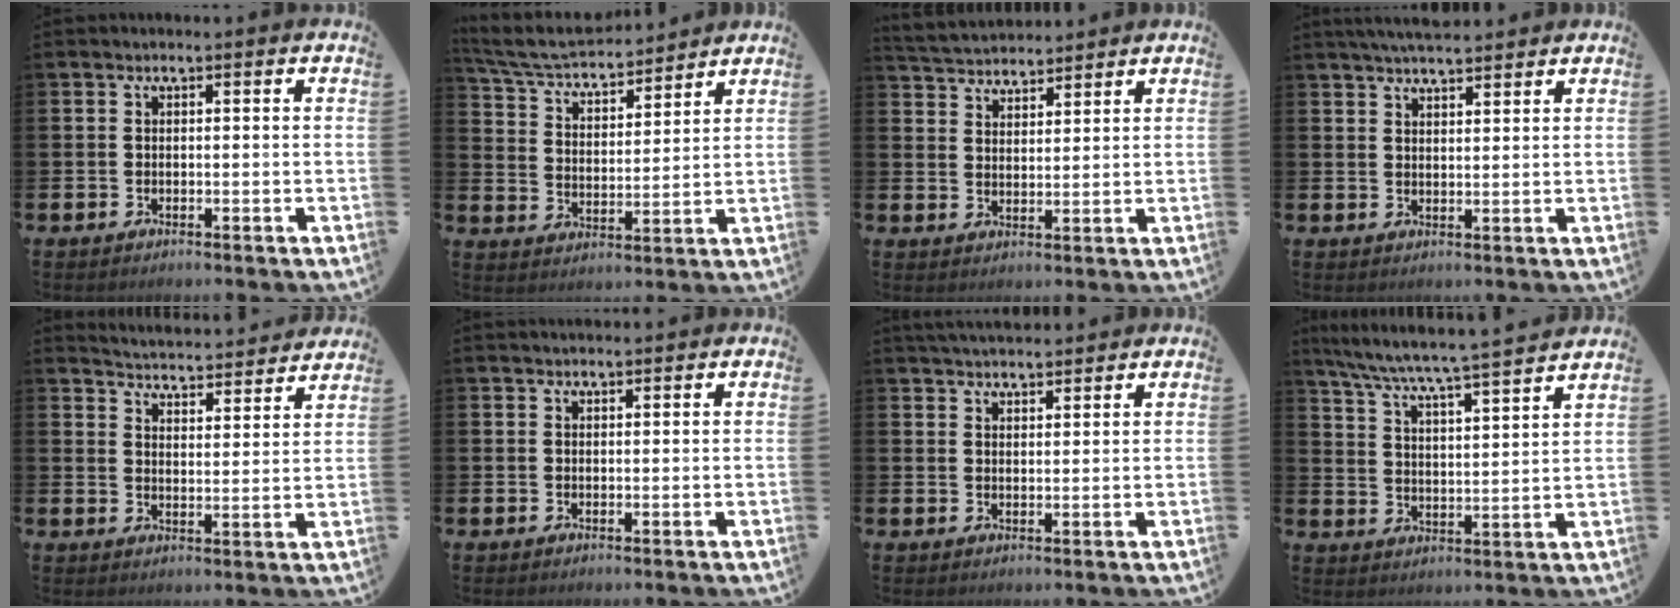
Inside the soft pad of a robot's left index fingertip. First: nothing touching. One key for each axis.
{"total": 6.2, "fx": 5.9, "fy": 1.1, "fz": 1.6, "tx": -0.063, "ty": -0.039, "tz": 0.102}
{"total": 4.1, "fx": 4.1, "fy": 0.8, "fz": -0.2, "tx": -0.018, "ty": -0.019, "tz": 0.075}
{"total": 4.3, "fx": 4.2, "fy": 0.6, "fz": 0.9, "tx": -0.019, "ty": -0.017, "tz": 0.076}
{"total": 4.9, "fx": 4.9, "fy": 0.3, "fz": -0.1, "tx": -0.013, "ty": -0.044, "tz": 0.084}
{"total": 1.0, "fx": 1.0, "fy": 0.2, "fz": 0.1, "tx": 0.005, "ty": -0.002, "tz": 0.018}
{"total": 3.5, "fx": 3.4, "fy": 0.5, "fz": 0.1, "tx": -0.010, "ty": -0.012, "tz": 0.064}
{"total": 6.8, "fx": 6.4, "fy": -0.3, "fz": 2.1, "tx": -0.069, "ty": -0.053, "tz": 0.108}